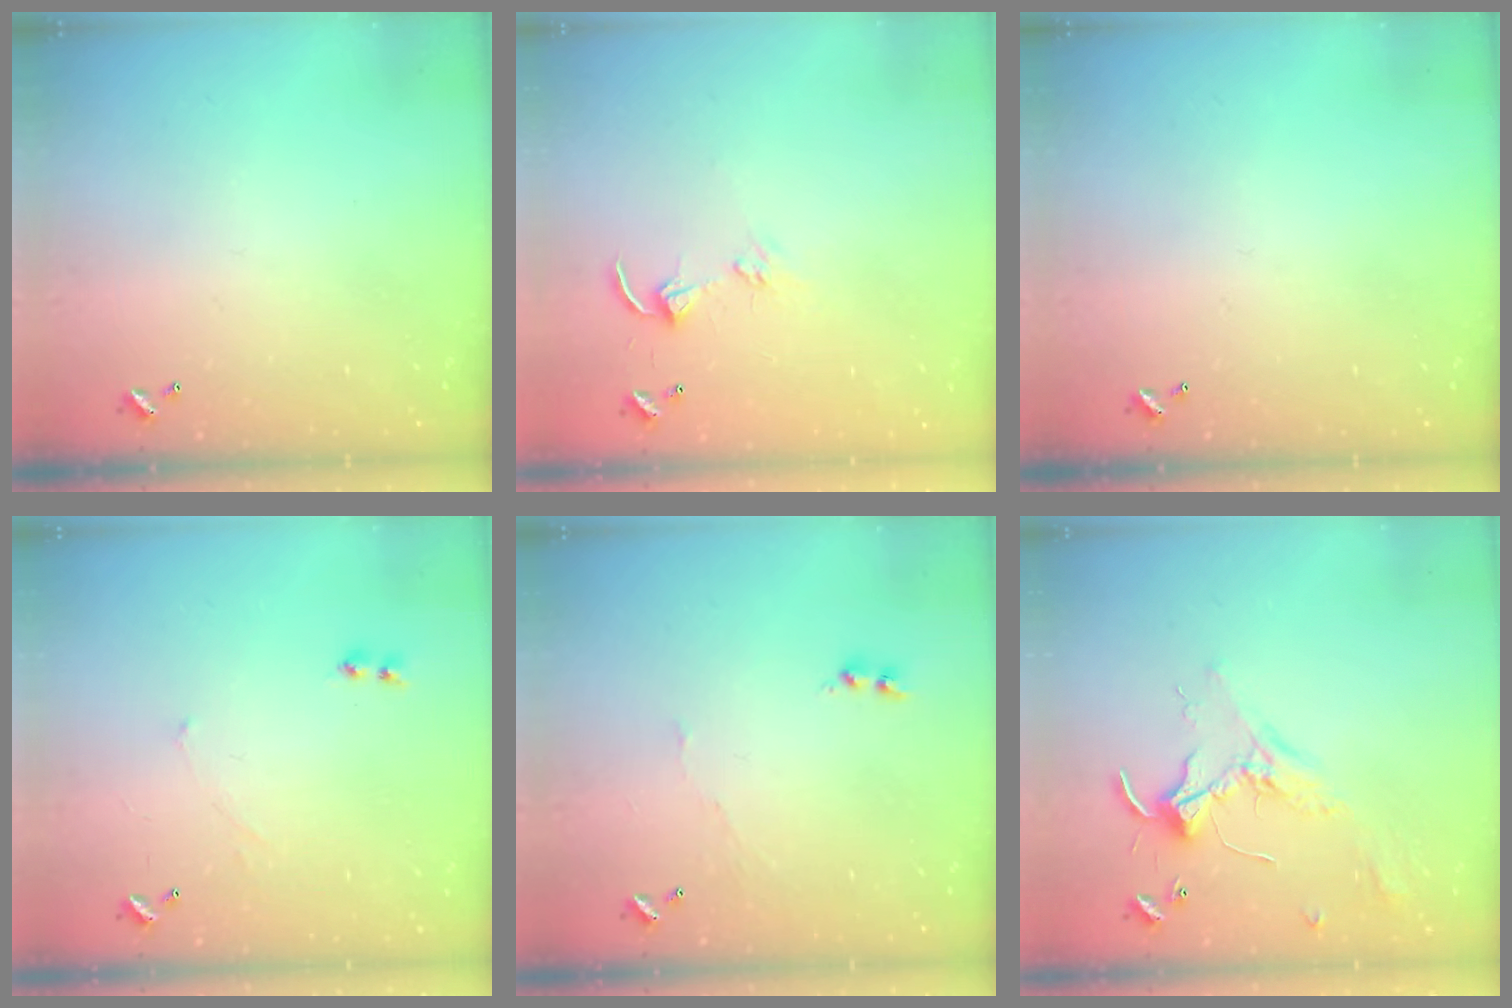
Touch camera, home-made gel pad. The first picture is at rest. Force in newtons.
{"total": 4.4, "press": 4.4, "slide": 0.5}
{"total": 0.0}
{"total": 2.4, "press": 2.3, "slide": 0.5}
{"total": 3.8, "press": 3.7, "slide": 0.6}
{"total": 2.1, "press": 2.1, "slide": 0.5}